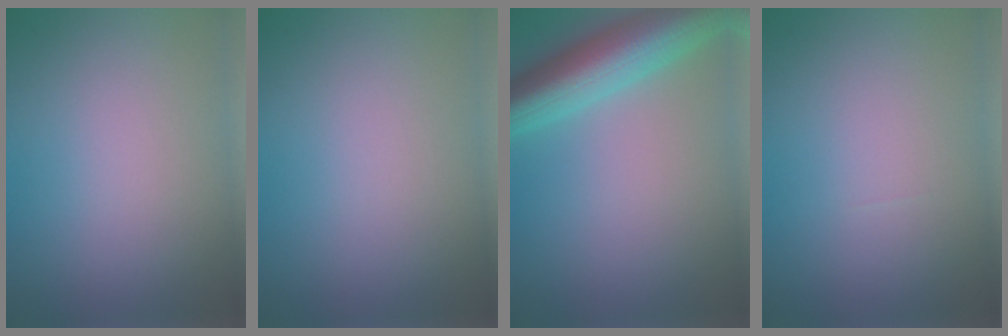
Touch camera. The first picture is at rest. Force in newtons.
{"total": 0.0}
{"total": 8.6, "press": 8.6, "slide": 0.4}
{"total": 0.0}